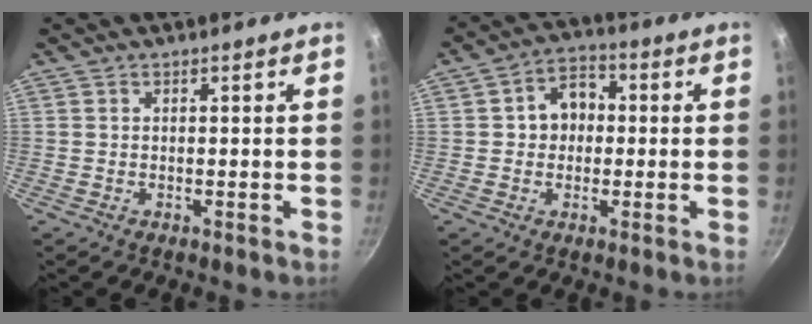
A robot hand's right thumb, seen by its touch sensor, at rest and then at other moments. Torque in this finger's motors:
{"motor_torque": [-0.79, 0.61, -0.17, 0.19, 0.11]}